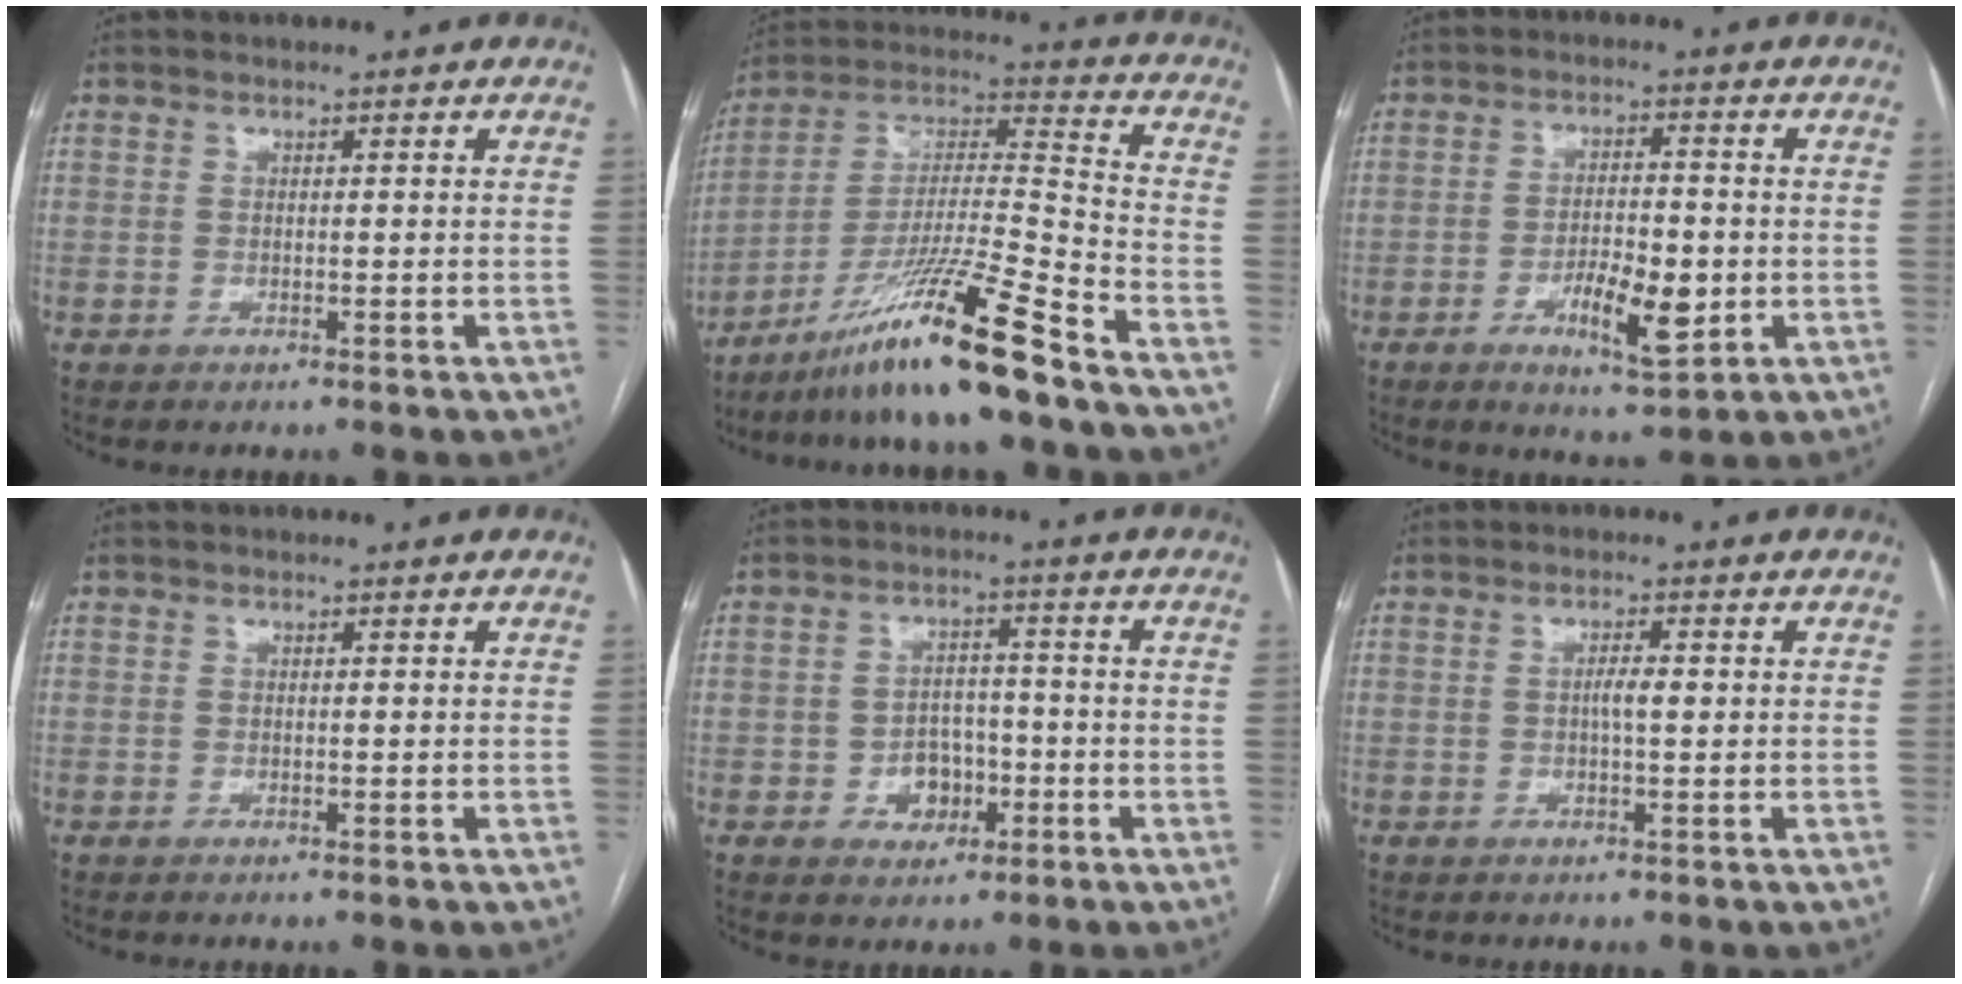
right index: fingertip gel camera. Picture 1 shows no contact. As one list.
[{"total": 17.2, "force": [-12.2, -1.3, 12.0], "torque": [-0.232, -0.014, -0.219]}, {"total": 7.9, "force": [-2.4, 2.3, 7.2], "torque": [-0.124, -0.004, -0.033]}, {"total": 0.0}, {"total": 5.4, "force": [-1.9, 4.1, 3.0], "torque": [-0.045, 0.013, -0.025]}, {"total": 2.2, "force": [0.1, 0.4, 2.2], "torque": [-0.040, 0.003, 0.000]}]